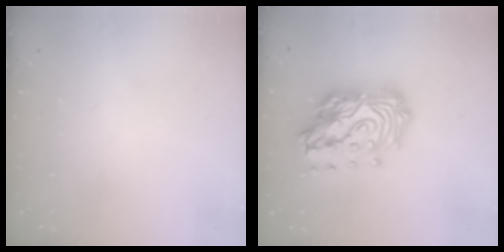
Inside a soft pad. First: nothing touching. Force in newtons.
{"total": 23.4, "press": 23.3, "slide": 2.1}